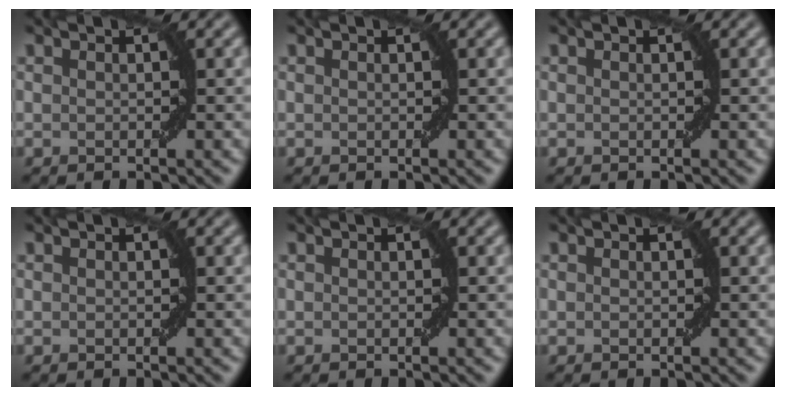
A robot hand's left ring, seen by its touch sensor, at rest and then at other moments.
{"total": 0.0}
{"total": 0.0}
{"total": 0.0}
{"total": 0.0}
{"total": 0.0}